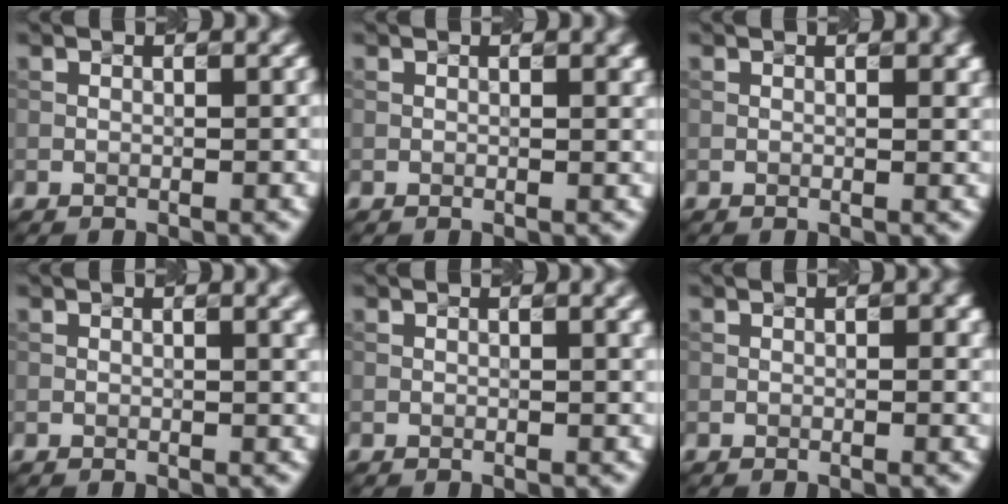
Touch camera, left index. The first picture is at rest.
{"total": 1.7, "force": [0.7, 0.6, 1.4], "torque": [-0.009, 0.003, 0.007]}
{"total": 1.9, "force": [0.7, 0.7, 1.6], "torque": [-0.012, 0.003, 0.011]}
{"total": 2.6, "force": [0.9, 0.9, 2.3], "torque": [-0.015, 0.005, 0.008]}
{"total": 2.0, "force": [0.7, 0.6, 1.7], "torque": [-0.015, 0.004, 0.006]}
{"total": 0.8, "force": [0.1, 0.1, 0.8], "torque": [-0.009, 0.000, 0.008]}